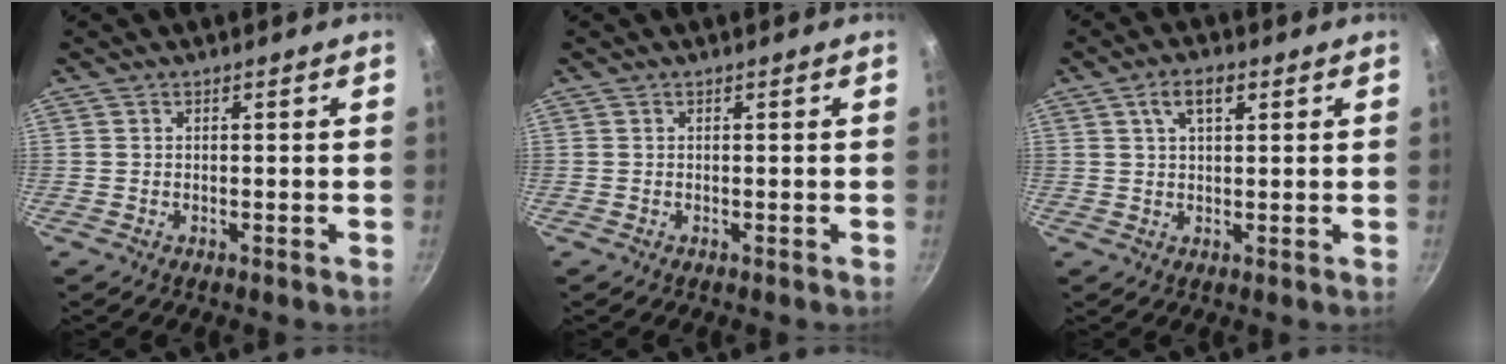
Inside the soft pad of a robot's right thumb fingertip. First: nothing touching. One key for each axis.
{"total": 0.0}
{"total": 4.9, "fx": 2.1, "fy": 2.4, "fz": 3.8, "tx": -0.056, "ty": 0.003, "tz": 0.035}